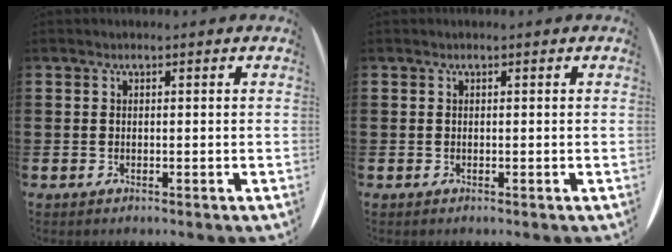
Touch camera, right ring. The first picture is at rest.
{"total": 0.0}